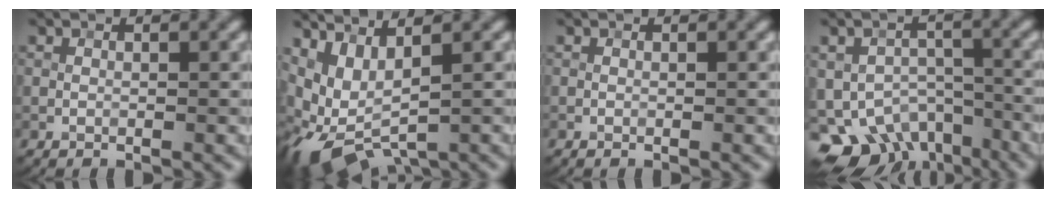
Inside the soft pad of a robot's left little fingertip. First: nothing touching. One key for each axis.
{"total": 8.1, "fx": -1.5, "fy": 4.3, "fz": 6.6, "tx": -0.150, "ty": -0.018, "tz": -0.018}
{"total": 0.0}
{"total": 8.7, "fx": -5.5, "fy": 5.4, "fz": 4.1, "tx": -0.061, "ty": -0.016, "tz": -0.085}